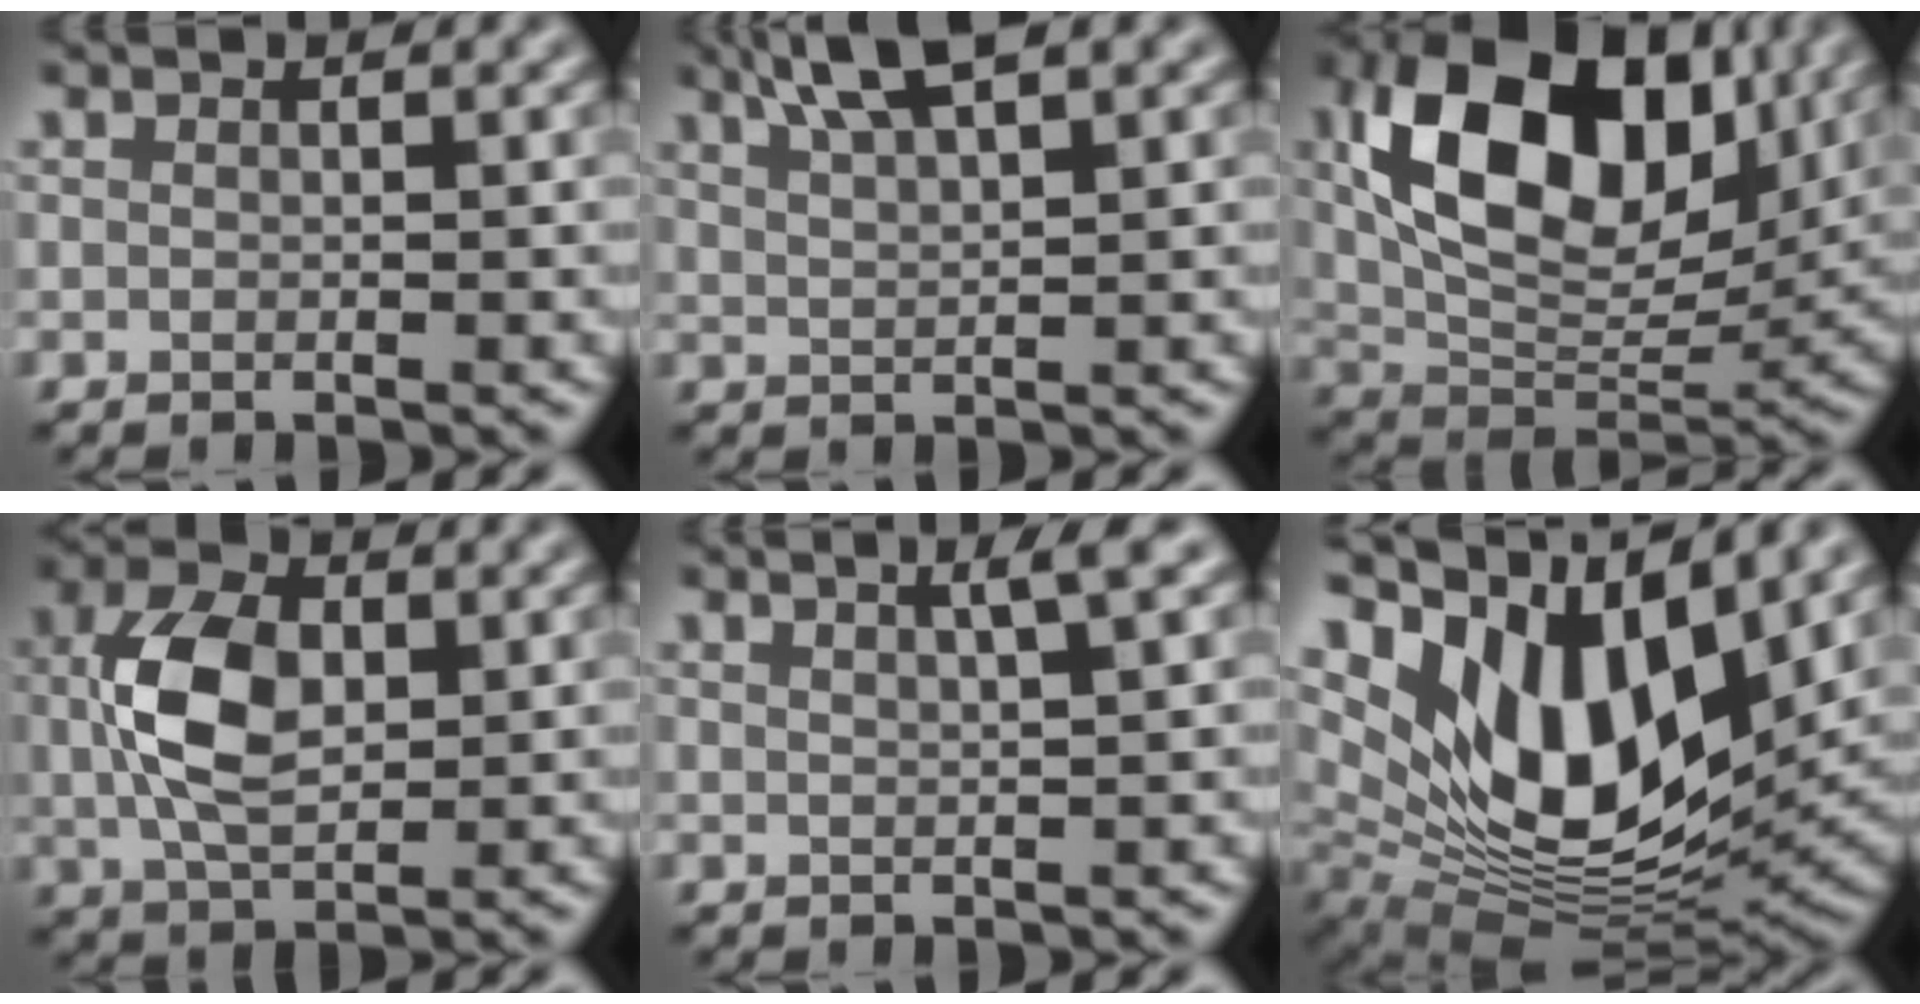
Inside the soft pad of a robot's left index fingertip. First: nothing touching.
{"total": 4.9, "force": [3.3, 1.1, 3.5], "torque": [-0.054, 0.015, 0.055]}
{"total": 14.2, "force": [4.7, 8.4, 10.4], "torque": [-0.178, 0.004, 0.086]}
{"total": 6.9, "force": [0.7, 4.1, 5.5], "torque": [-0.116, 0.006, 0.010]}
{"total": 2.6, "force": [1.5, 0.4, 2.1], "torque": [-0.020, 0.007, 0.018]}
{"total": 13.8, "force": [5.4, 7.1, 10.5], "torque": [-0.194, -0.004, 0.108]}